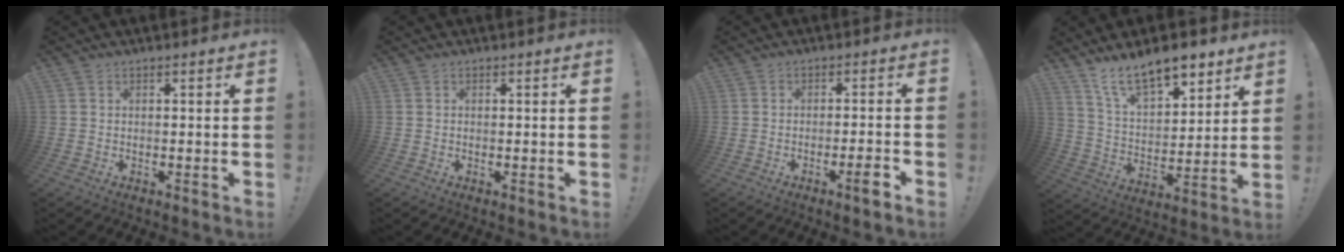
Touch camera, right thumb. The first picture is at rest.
{"total": 0.0}
{"total": 4.7, "force": [-2.7, 0.2, 3.8], "torque": [-0.058, 0.007, -0.044]}
{"total": 14.3, "force": [10.6, 6.1, 7.5], "torque": [-0.130, -0.064, 0.193]}